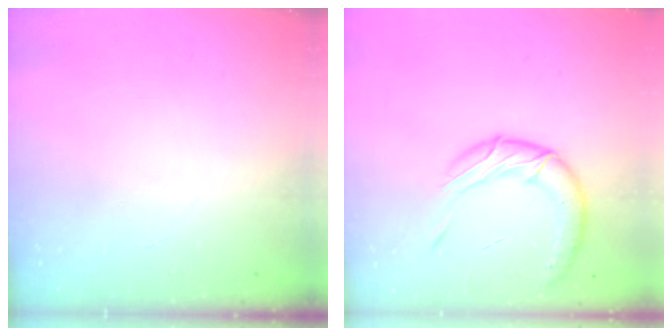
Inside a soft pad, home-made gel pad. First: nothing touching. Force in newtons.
{"total": 14.7, "press": 14.5, "slide": 2.0}